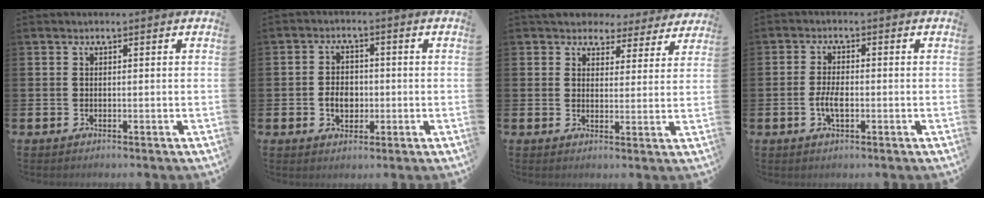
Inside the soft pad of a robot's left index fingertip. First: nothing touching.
{"total": 3.7, "force": [-0.7, 2.8, 2.4], "torque": [-0.028, -0.002, -0.020]}
{"total": 4.3, "force": [3.8, 2.0, 0.3], "torque": [-0.012, -0.026, 0.062]}
{"total": 3.2, "force": [-0.7, 1.3, 2.9], "torque": [-0.046, 0.001, -0.014]}